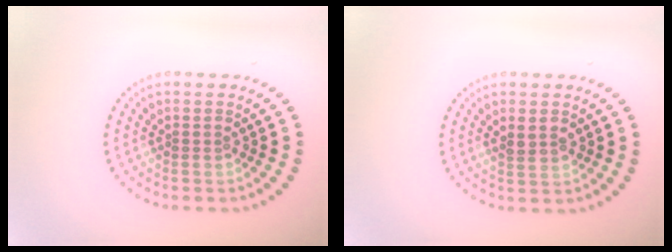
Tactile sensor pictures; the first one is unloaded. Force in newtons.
{"total": 1.7, "press": 1.6, "slide": 0.3}